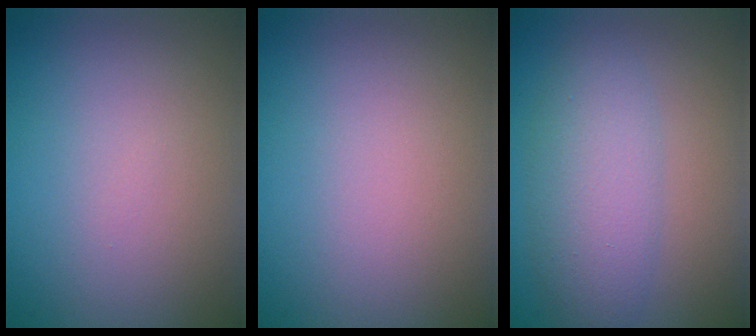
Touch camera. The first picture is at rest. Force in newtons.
{"total": 0.0}
{"total": 4.6, "press": 4.6, "slide": 0.2}